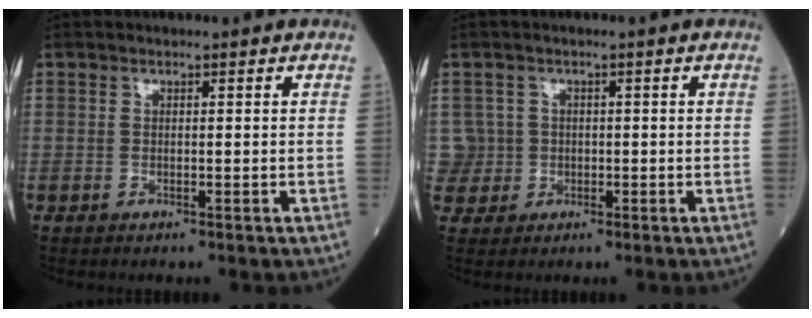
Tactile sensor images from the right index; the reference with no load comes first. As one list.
[{"total": 3.5, "force": [0.0, 3.4, -0.6], "torque": [0.024, 0.011, -0.001]}]